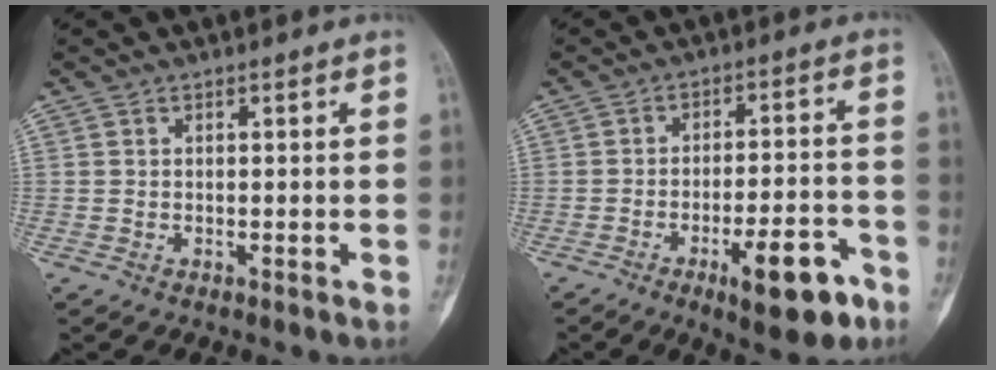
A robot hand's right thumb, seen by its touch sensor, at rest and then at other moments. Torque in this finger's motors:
{"motor_torque": [1.42, 0.63, 0.86, -0.66, 0.24]}